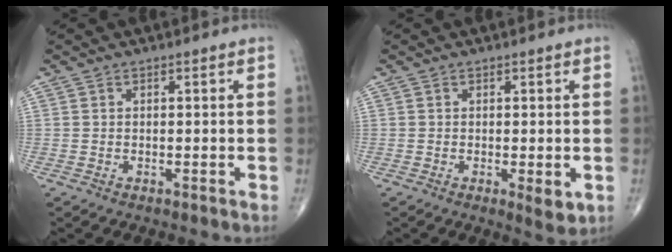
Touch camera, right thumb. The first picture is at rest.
{"total": 3.0, "force": [-0.6, 0.9, 2.8], "torque": [-0.040, -0.010, -0.009]}